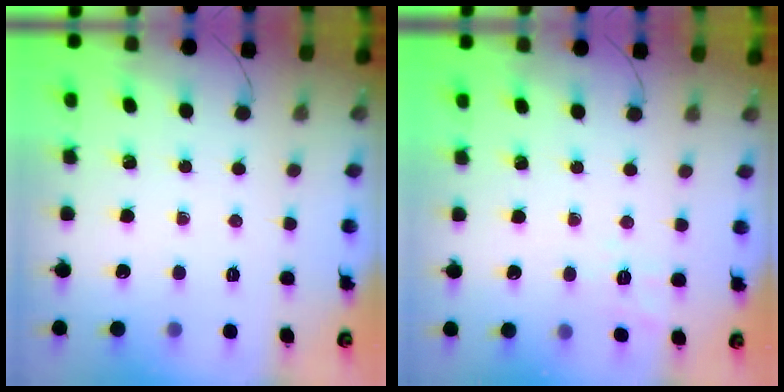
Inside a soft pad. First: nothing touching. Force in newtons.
{"total": 3.8, "press": 3.1, "slide": 2.1}